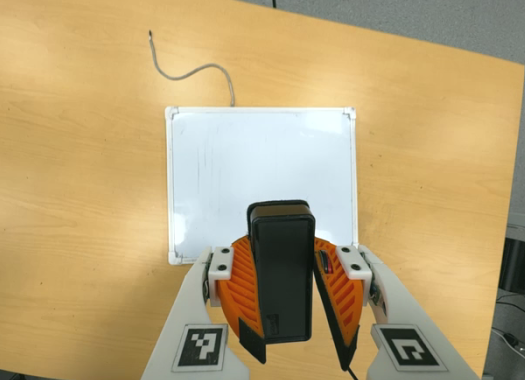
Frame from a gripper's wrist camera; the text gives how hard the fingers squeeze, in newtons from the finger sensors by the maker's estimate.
{"total": 9.2, "left": 9.6, "right": 8.8}